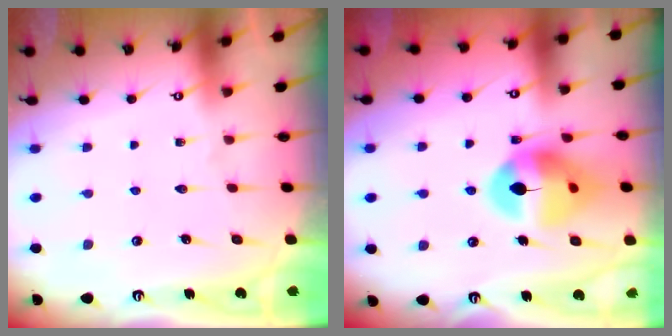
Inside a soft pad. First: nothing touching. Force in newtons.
{"total": 13.3, "press": 13.2, "slide": 1.5}